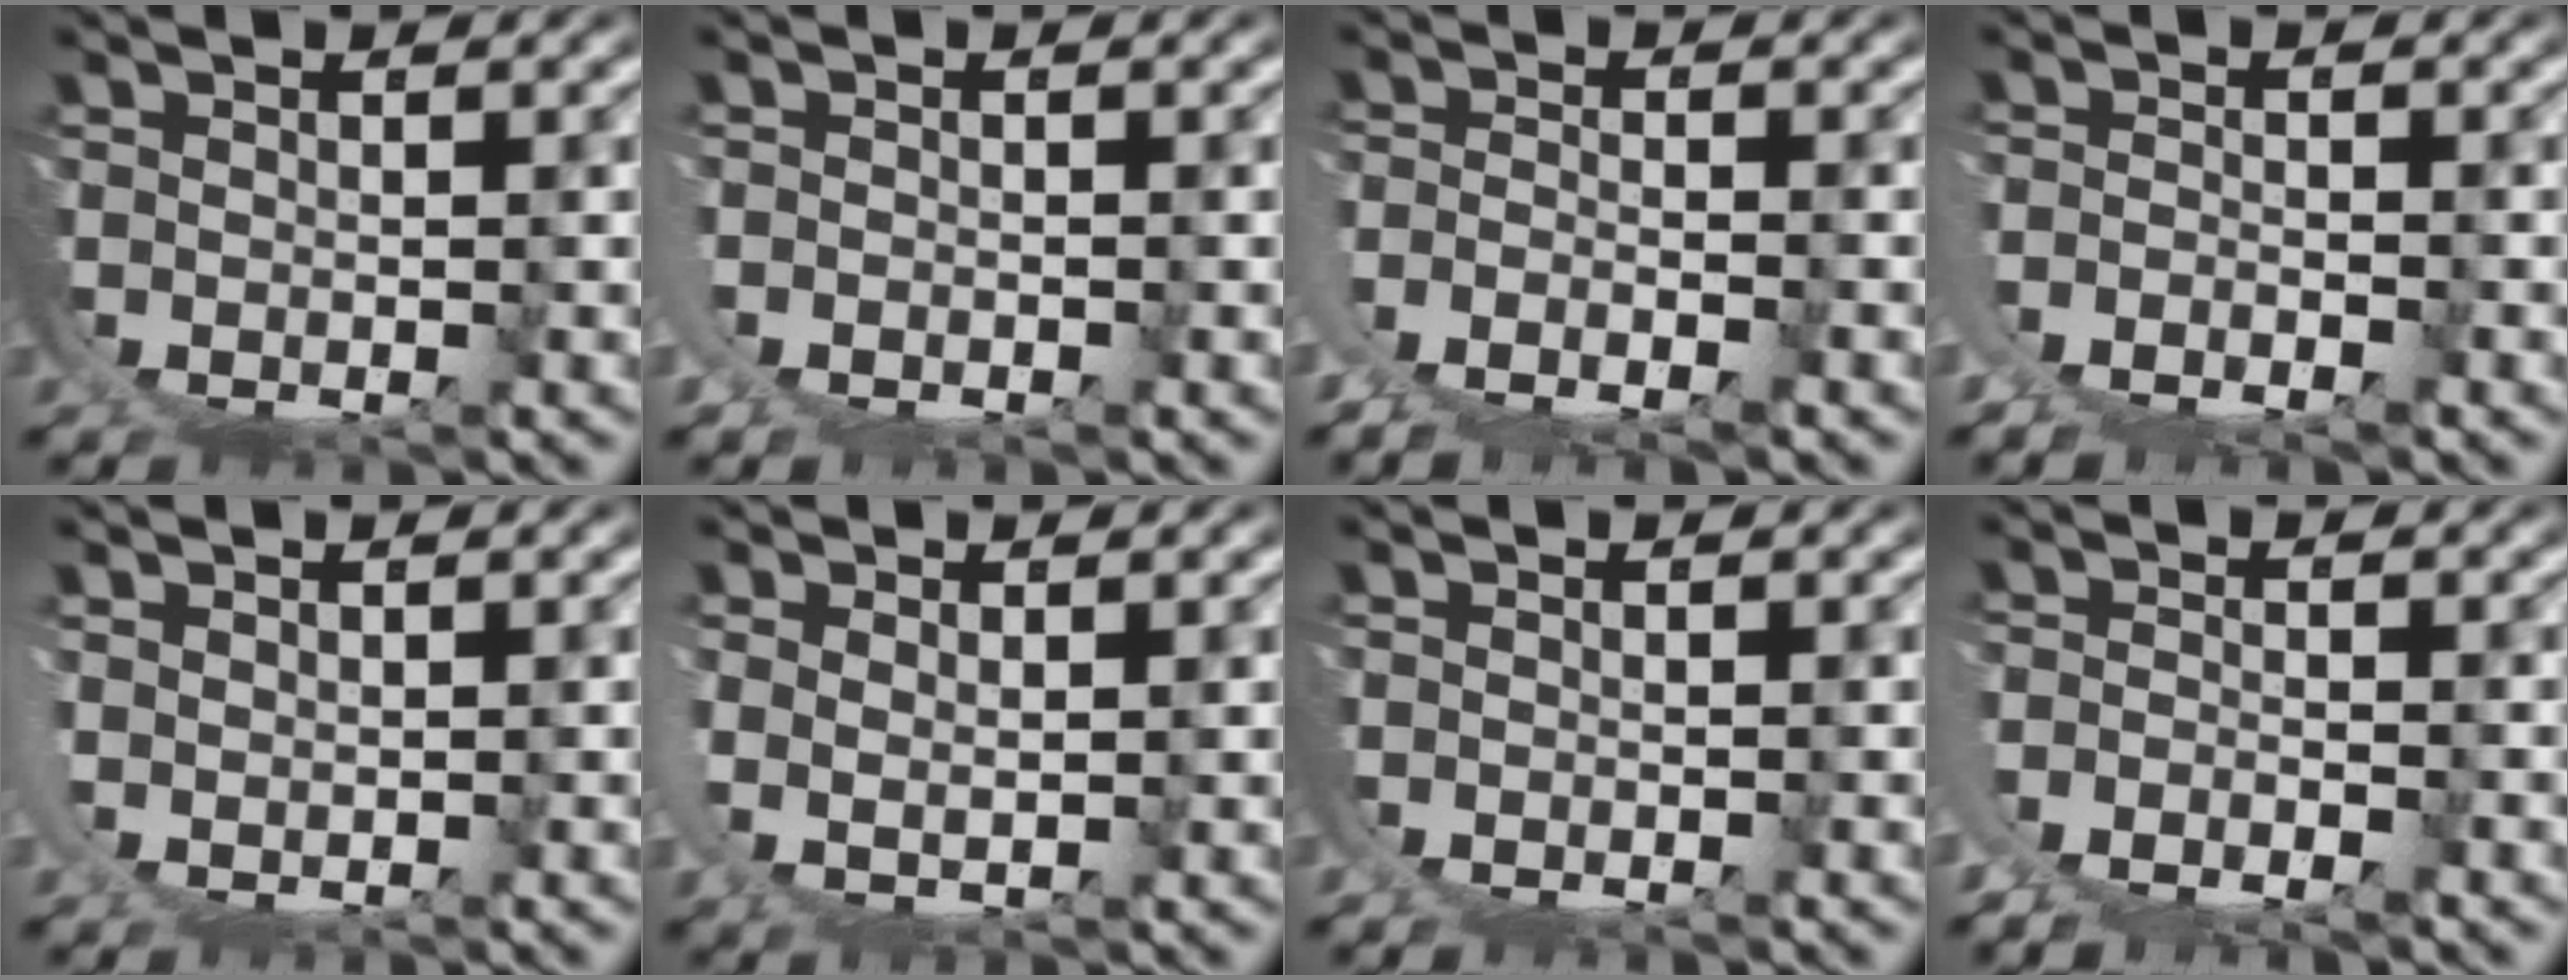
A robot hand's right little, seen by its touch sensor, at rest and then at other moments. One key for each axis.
{"total": 1.3, "fx": 0.2, "fy": 1.1, "fz": 0.6, "tx": -0.018, "ty": 0.000, "tz": 0.003}
{"total": 5.3, "fx": -0.8, "fy": 4.3, "fz": 3.0, "tx": -0.075, "ty": -0.020, "tz": -0.012}
{"total": 3.3, "fx": -0.6, "fy": 2.7, "fz": 1.8, "tx": -0.040, "ty": -0.009, "tz": -0.010}
{"total": 1.6, "fx": 1.6, "fy": 0.1, "fz": 0.2, "tx": -0.011, "ty": 0.000, "tz": 0.028}
{"total": 3.1, "fx": 1.9, "fy": 1.0, "fz": 2.2, "tx": -0.053, "ty": -0.007, "tz": 0.043}
{"total": 0.0}
{"total": 4.2, "fx": -0.7, "fy": 3.4, "fz": 2.3, "tx": -0.055, "ty": -0.014, "tz": -0.012}